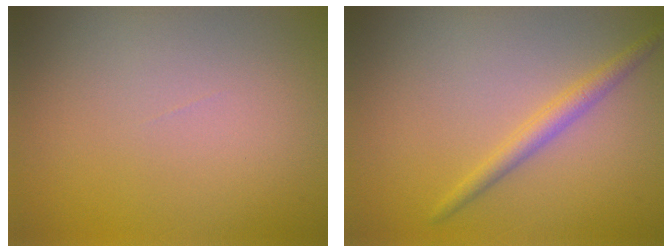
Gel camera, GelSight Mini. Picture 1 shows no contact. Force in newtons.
{"total": 2.0, "press": 1.9, "slide": 0.1}